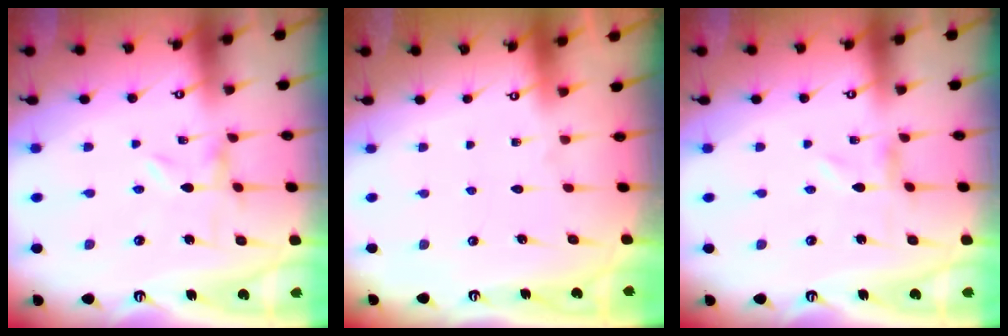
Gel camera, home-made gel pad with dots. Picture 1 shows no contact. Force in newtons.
{"total": 1.6, "press": 1.6, "slide": 0.1}
{"total": 0.0}